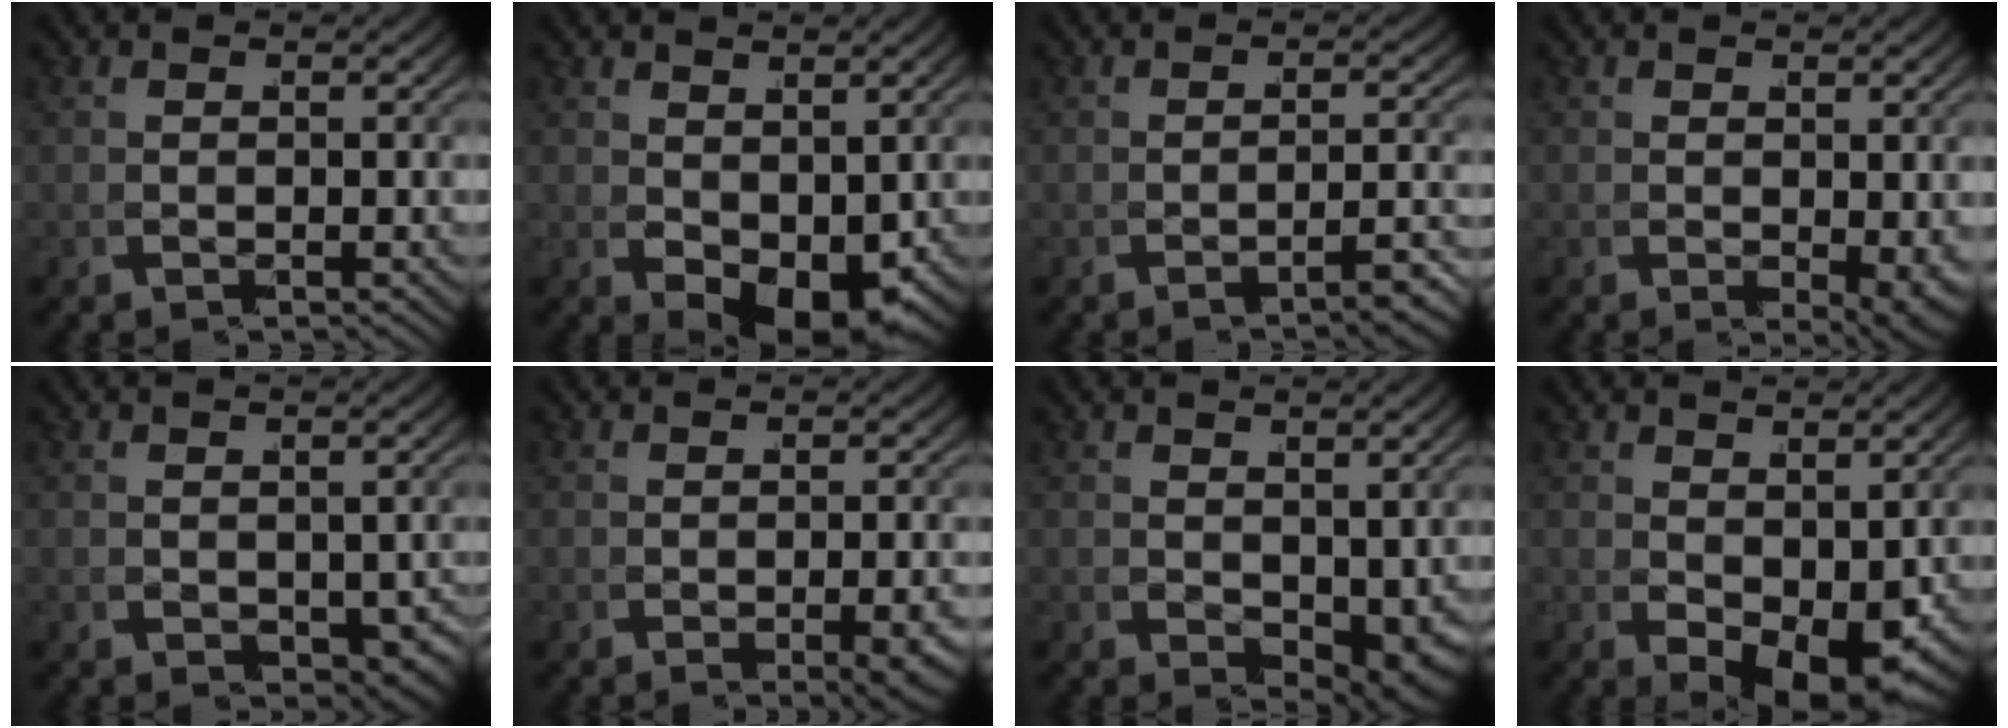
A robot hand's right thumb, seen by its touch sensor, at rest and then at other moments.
{"total": 4.8, "force": [-0.7, 2.7, 4.0], "torque": [-0.073, -0.019, 0.000]}
{"total": 2.5, "force": [-2.1, -1.0, 0.8], "torque": [-0.027, 0.002, -0.034]}
{"total": 1.5, "force": [-0.1, 0.4, 1.4], "torque": [-0.022, -0.012, 0.007]}
{"total": 3.1, "force": [-0.7, 2.2, 2.1], "torque": [-0.032, -0.017, 0.003]}
{"total": 2.1, "force": [-1.1, -0.2, 1.7], "torque": [-0.026, -0.007, -0.013]}
{"total": 2.5, "force": [0.3, 1.3, 2.0], "torque": [-0.035, -0.016, 0.018]}
{"total": 5.0, "force": [-0.7, 2.3, 4.3], "torque": [-0.084, -0.022, 0.003]}